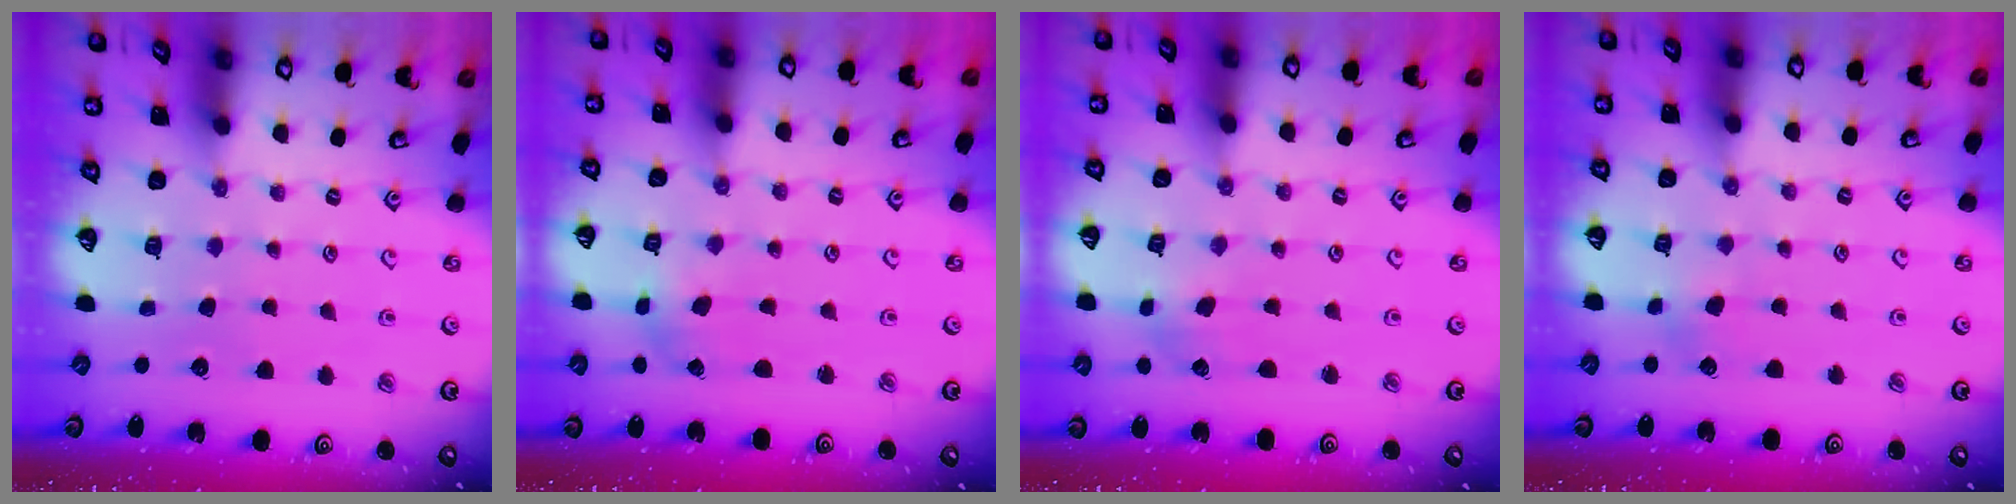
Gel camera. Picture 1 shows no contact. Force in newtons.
{"total": 0.0}
{"total": 2.0, "press": 2.0, "slide": 0.4}
{"total": 2.3, "press": 2.3, "slide": 0.2}